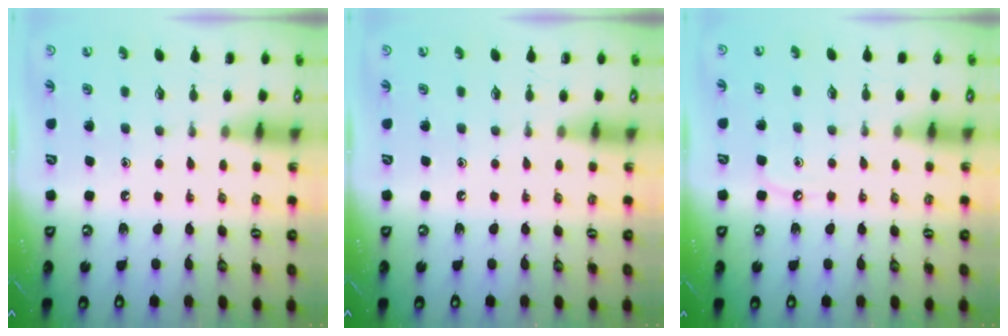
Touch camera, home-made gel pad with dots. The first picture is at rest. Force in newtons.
{"total": 0.0}
{"total": 4.5, "press": 4.4, "slide": 0.6}